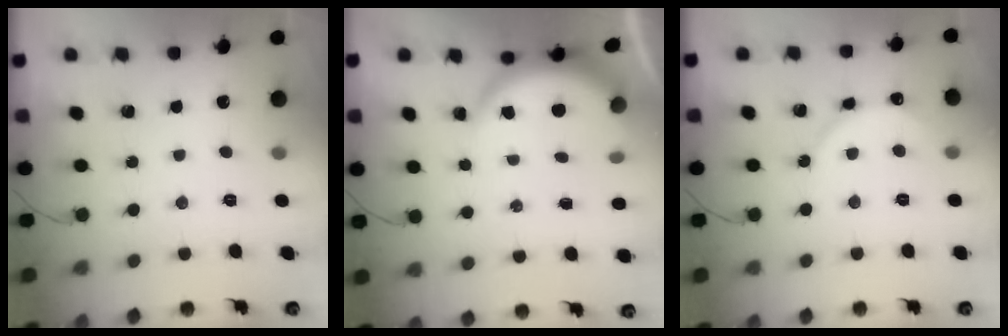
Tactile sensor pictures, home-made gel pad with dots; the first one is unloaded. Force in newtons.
{"total": 3.8, "press": 3.8, "slide": 0.2}
{"total": 4.0, "press": 3.9, "slide": 0.4}